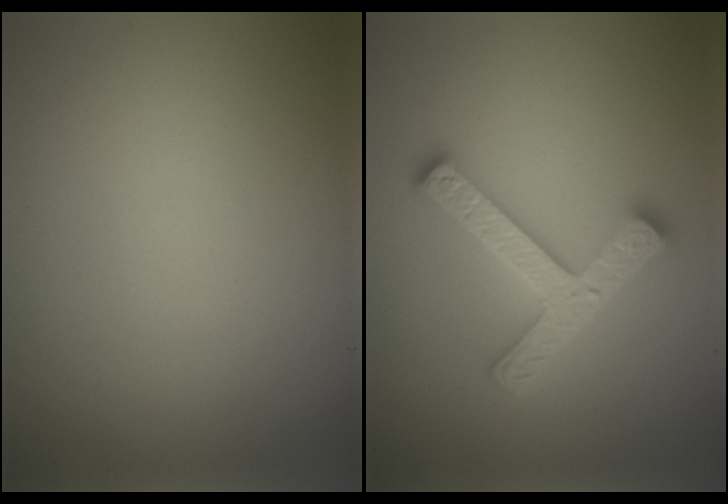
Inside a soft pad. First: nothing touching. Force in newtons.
{"total": 4.5, "press": 4.4, "slide": 0.8}